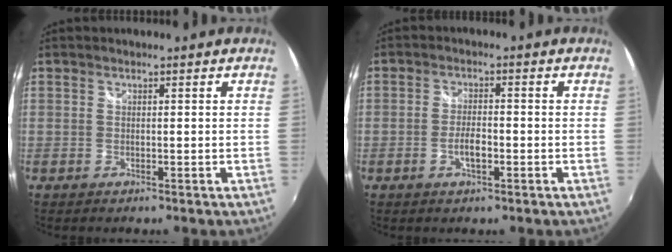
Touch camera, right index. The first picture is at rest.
{"total": 3.6, "force": [-1.4, 1.4, 3.0], "torque": [-0.062, 0.000, -0.026]}